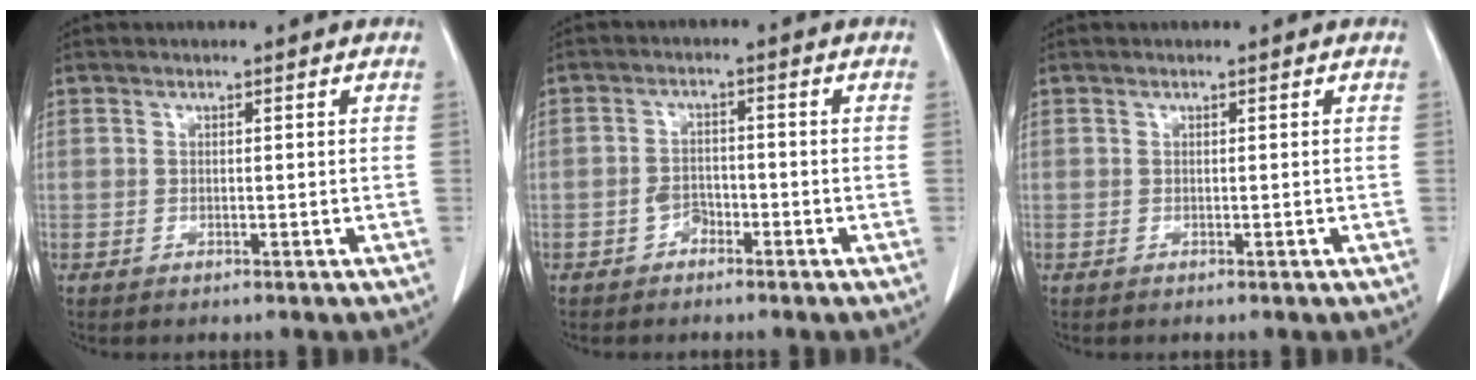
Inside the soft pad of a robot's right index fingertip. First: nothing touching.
{"total": 2.4, "force": [-1.5, 1.5, 1.2], "torque": [-0.016, 0.007, -0.026]}
{"total": 0.0}